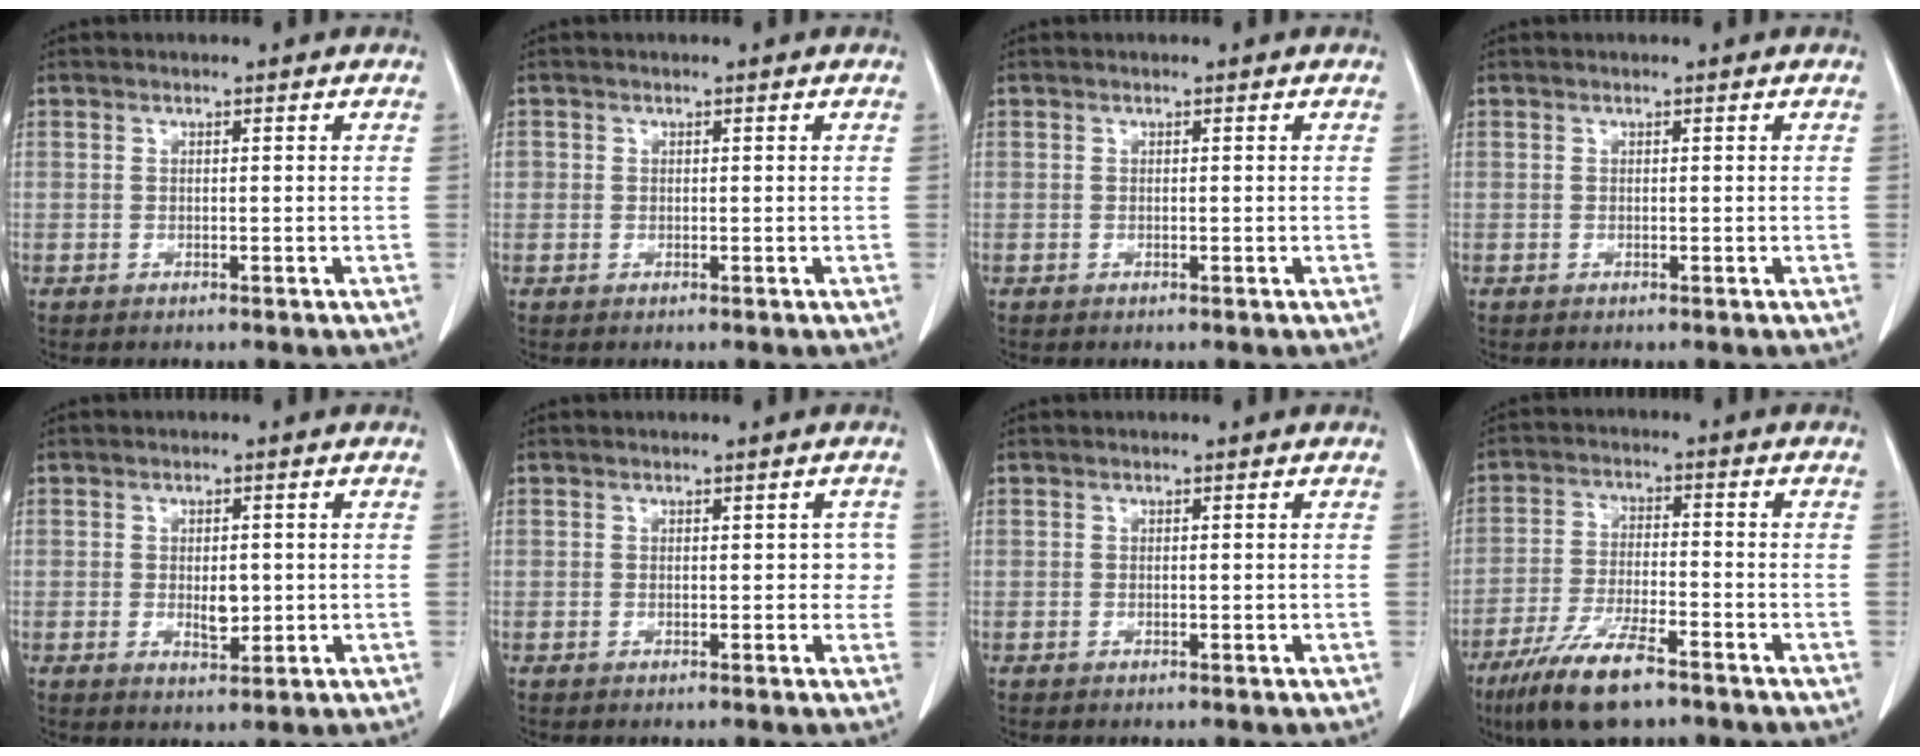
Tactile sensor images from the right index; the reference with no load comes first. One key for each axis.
{"total": 1.0, "fx": 0.1, "fy": 1.0, "fz": 0.2, "tx": 0.007, "ty": 0.003, "tz": 0.000}
{"total": 0.0}
{"total": 0.0}
{"total": 3.3, "fx": -0.2, "fy": 1.6, "fz": 2.9, "tx": -0.048, "ty": -0.004, "tz": 0.003}
{"total": 1.8, "fx": 0.2, "fy": 1.4, "fz": 1.1, "tx": -0.001, "ty": 0.015, "tz": -0.001}
{"total": 0.0}
{"total": 10.7, "fx": -7.4, "fy": 2.2, "fz": 7.5, "tx": -0.146, "ty": -0.022, "tz": -0.130}